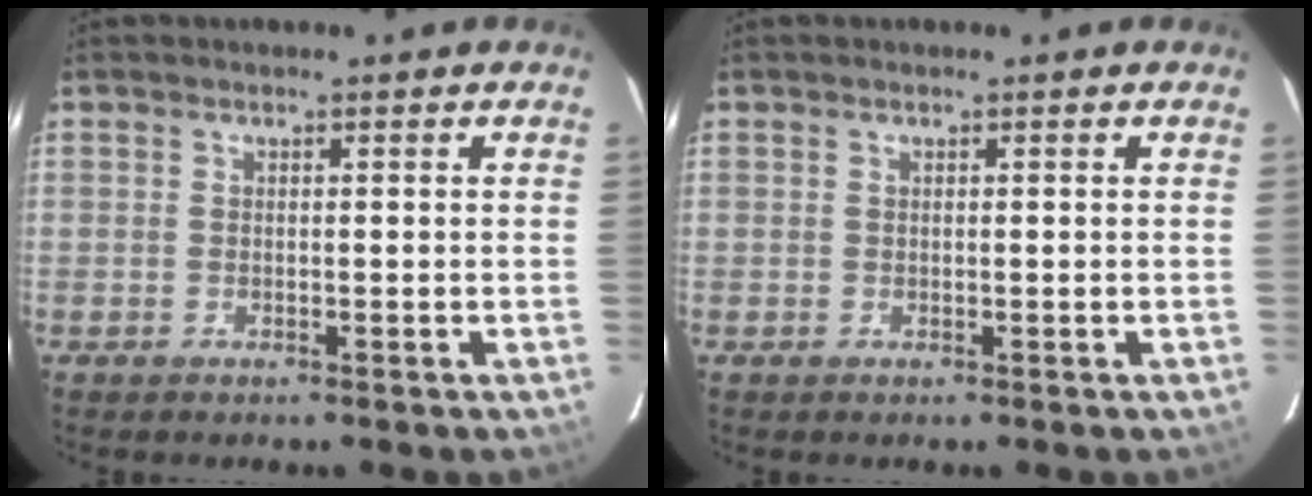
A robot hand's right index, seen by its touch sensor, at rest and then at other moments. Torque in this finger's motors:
{"motor_torque": [-0.05, -0.02, 0.04, 0.01]}